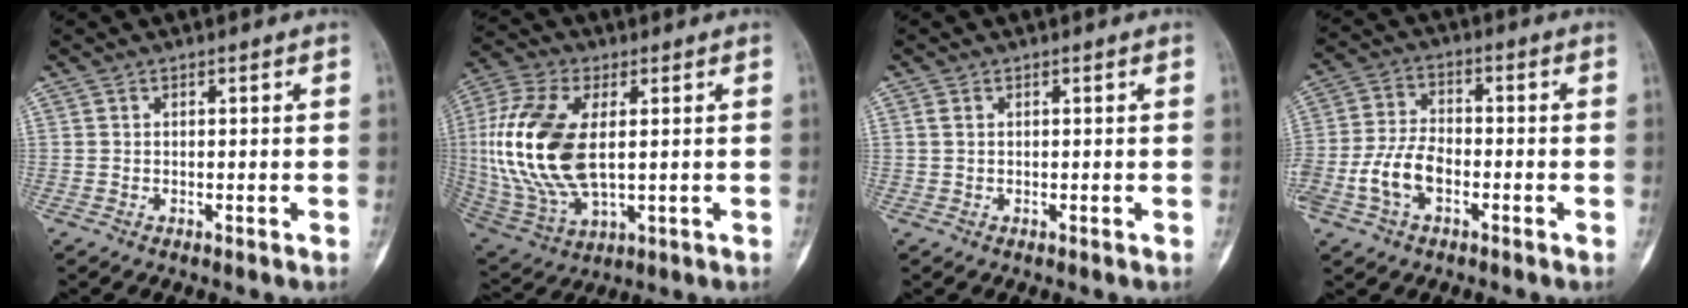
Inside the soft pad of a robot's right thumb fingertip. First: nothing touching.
{"total": 20.1, "force": [1.6, 10.9, 16.8], "torque": [-0.365, -0.008, 0.036]}
{"total": 1.1, "force": [0.3, 0.8, 0.8], "torque": [-0.018, 0.000, 0.005]}
{"total": 9.0, "force": [-3.1, 5.7, 6.3], "torque": [-0.122, 0.026, -0.063]}